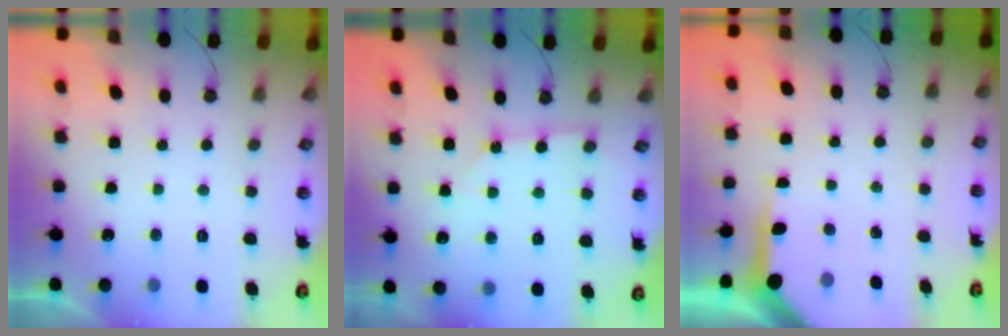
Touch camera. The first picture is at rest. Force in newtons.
{"total": 3.0, "press": 3.0, "slide": 0.4}
{"total": 5.7, "press": 5.7, "slide": 0.3}